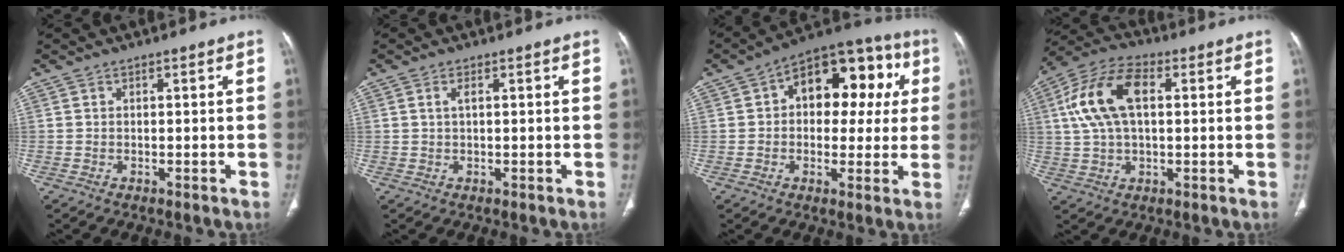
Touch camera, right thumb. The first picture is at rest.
{"total": 1.3, "force": [0.4, 0.5, 1.2], "torque": [-0.030, 0.005, 0.009]}
{"total": 17.4, "force": [3.8, 10.7, 13.2], "torque": [-0.121, 0.035, 0.046]}
{"total": 13.5, "force": [2.8, 7.4, 11.0], "torque": [-0.225, 0.026, 0.051]}